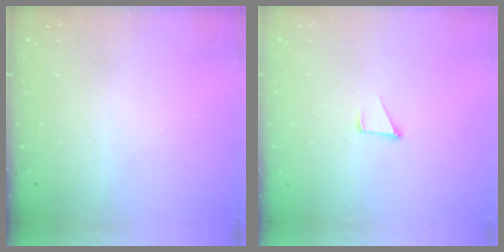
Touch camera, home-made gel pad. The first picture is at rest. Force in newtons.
{"total": 1.5, "press": 1.5, "slide": 0.1}